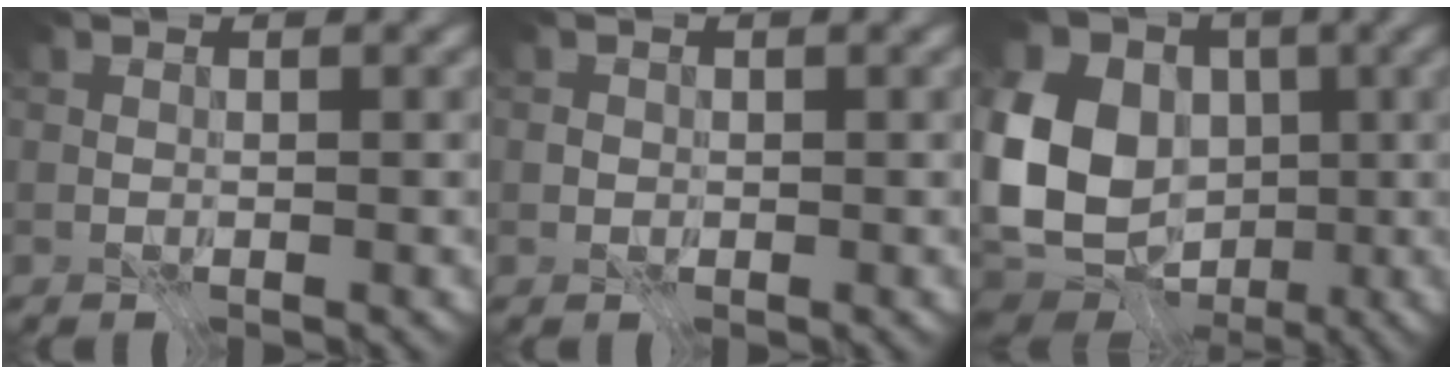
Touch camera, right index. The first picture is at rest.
{"total": 0.7, "force": [-0.2, 0.7, 0.0], "torque": [0.000, -0.002, -0.007]}
{"total": 16.0, "force": [-1.1, 12.5, 9.9], "torque": [-0.219, 0.011, -0.029]}